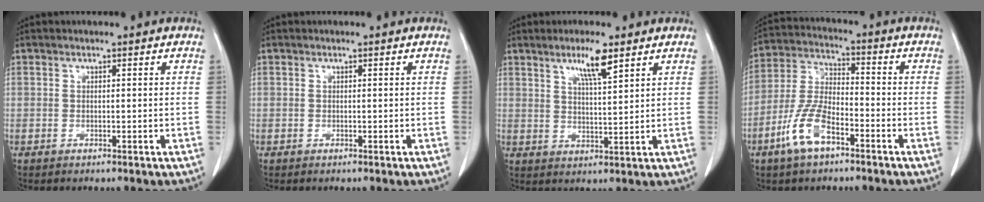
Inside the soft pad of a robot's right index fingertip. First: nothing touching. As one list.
[{"total": 0.0}, {"total": 5.7, "force": [3.6, 0.3, 4.4], "torque": [-0.077, -0.003, 0.064]}, {"total": 9.5, "force": [-5.1, 3.7, 7.1], "torque": [-0.161, 0.004, -0.098]}]